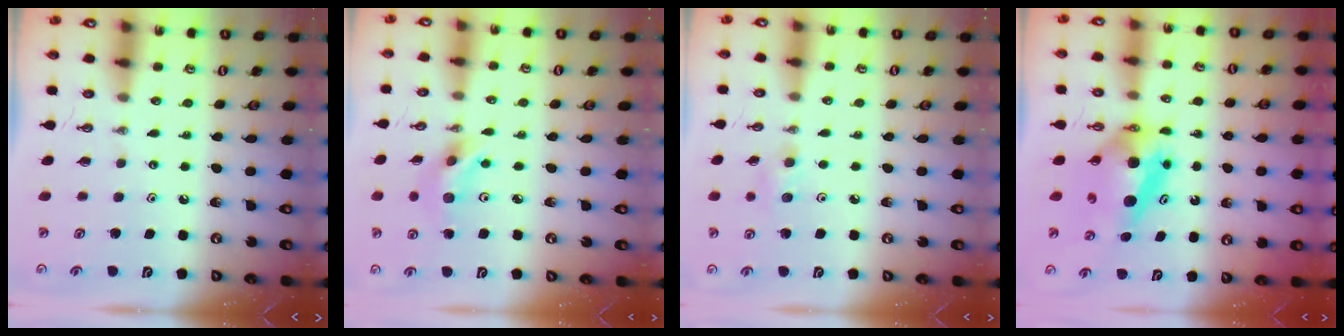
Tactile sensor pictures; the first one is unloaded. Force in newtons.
{"total": 8.7, "press": 7.6, "slide": 4.4}
{"total": 8.8, "press": 4.8, "slide": 7.3}
{"total": 7.2, "press": 7.1, "slide": 0.9}